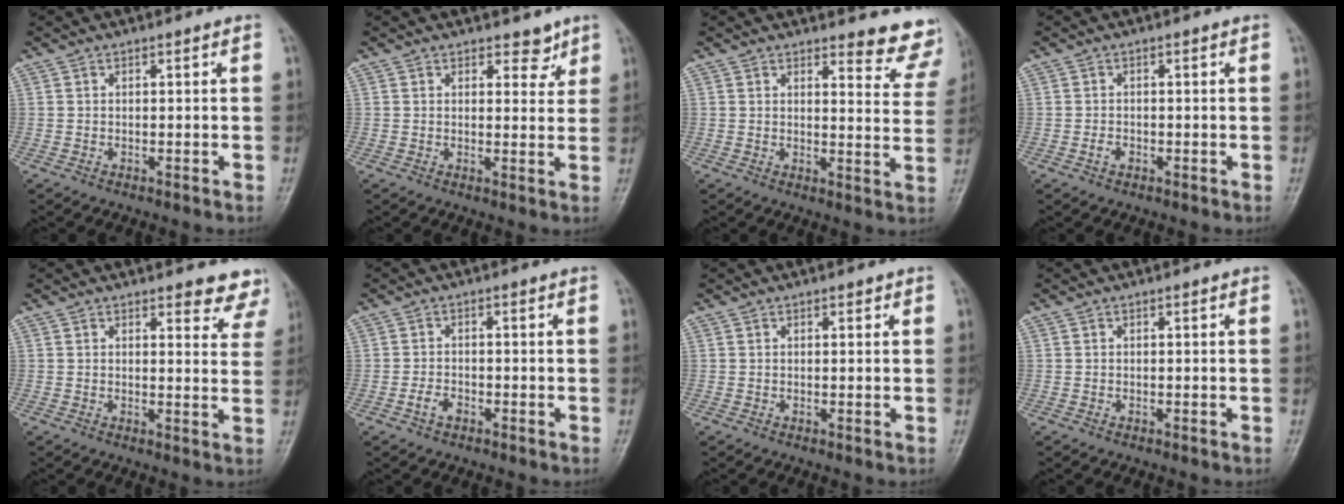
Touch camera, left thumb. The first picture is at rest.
{"total": 3.6, "force": [2.6, 2.1, 1.3], "torque": [0.009, -0.016, 0.034]}
{"total": 8.4, "force": [8.0, 2.3, 1.3], "torque": [0.025, -0.067, 0.068]}
{"total": 1.5, "force": [-0.6, 1.1, 0.8], "torque": [-0.012, 0.003, -0.013]}
{"total": 6.7, "force": [6.1, 2.4, 1.4], "torque": [0.024, -0.035, 0.047]}
{"total": 2.6, "force": [-1.4, 1.6, 1.5], "torque": [-0.027, 0.009, -0.026]}
{"total": 1.1, "force": [0.6, 0.6, 0.6], "torque": [-0.001, -0.001, 0.006]}
{"total": 0.0}